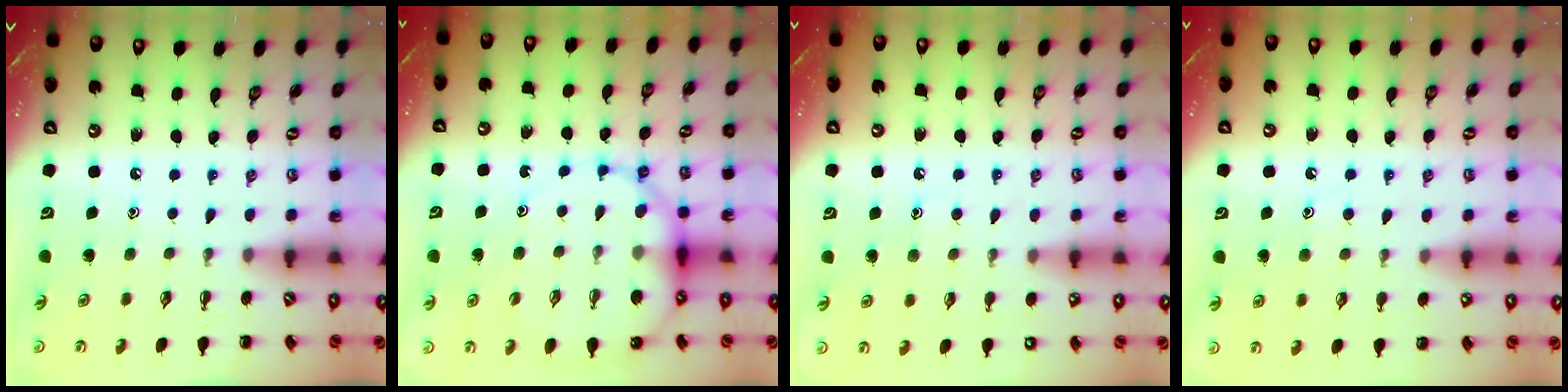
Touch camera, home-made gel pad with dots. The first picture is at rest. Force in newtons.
{"total": 14.7, "press": 14.0, "slide": 4.6}
{"total": 6.9, "press": 6.8, "slide": 1.2}
{"total": 8.0, "press": 8.0, "slide": 1.0}